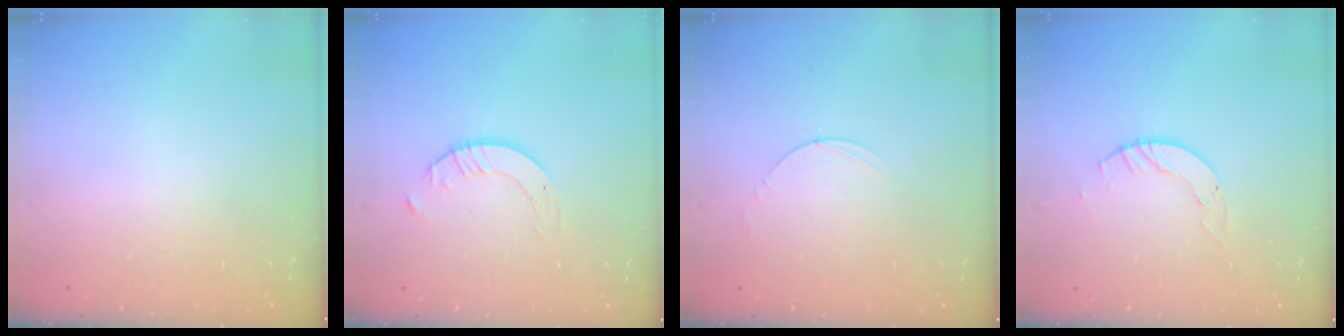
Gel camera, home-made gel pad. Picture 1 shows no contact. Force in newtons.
{"total": 2.3, "press": 2.3, "slide": 0.2}
{"total": 2.8, "press": 2.8, "slide": 0.3}
{"total": 4.5, "press": 4.5, "slide": 0.5}